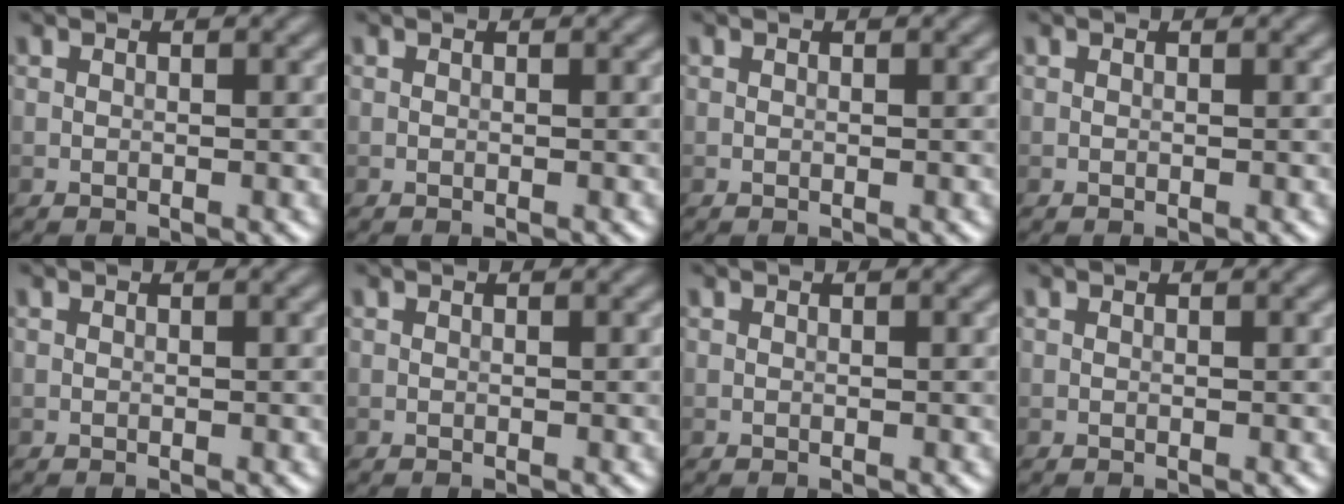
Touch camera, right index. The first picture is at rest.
{"total": 0.0}
{"total": 0.0}
{"total": 0.0}
{"total": 0.0}
{"total": 0.0}
{"total": 0.0}
{"total": 0.0}